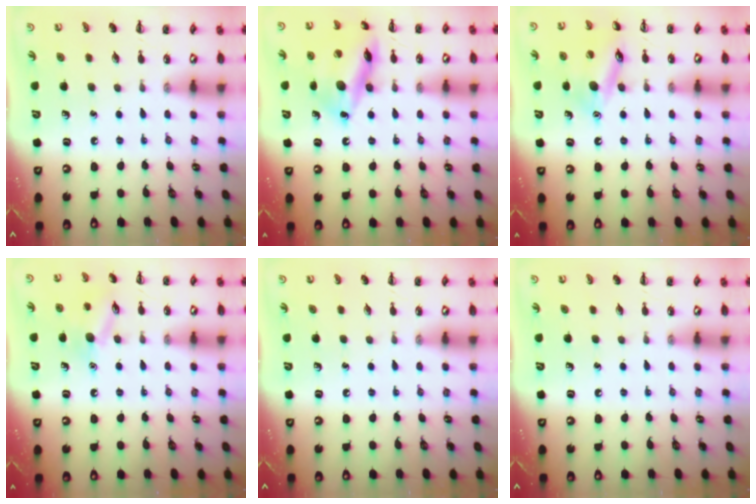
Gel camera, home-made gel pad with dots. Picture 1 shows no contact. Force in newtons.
{"total": 16.7, "press": 16.6, "slide": 1.7}
{"total": 13.1, "press": 12.9, "slide": 2.3}
{"total": 10.2, "press": 10.2, "slide": 0.6}
{"total": 0.0}
{"total": 0.0}